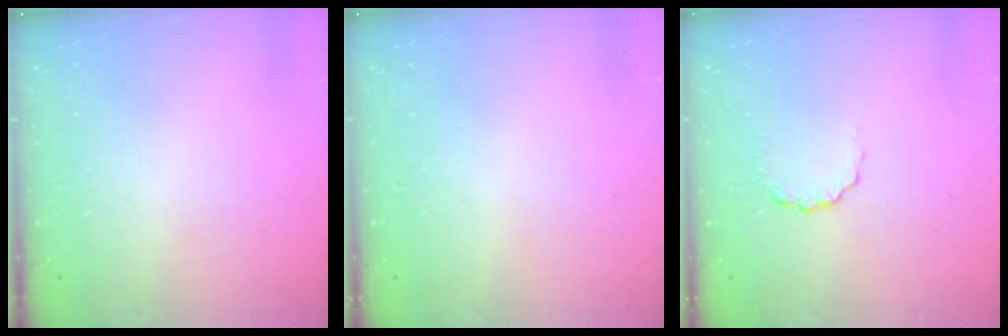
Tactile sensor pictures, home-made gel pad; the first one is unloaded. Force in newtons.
{"total": 1.6, "press": 1.6, "slide": 0.1}
{"total": 2.7, "press": 2.7, "slide": 0.3}